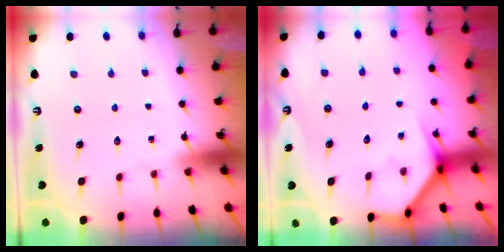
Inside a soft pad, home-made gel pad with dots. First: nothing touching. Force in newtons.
{"total": 3.8, "press": 3.8, "slide": 0.3}